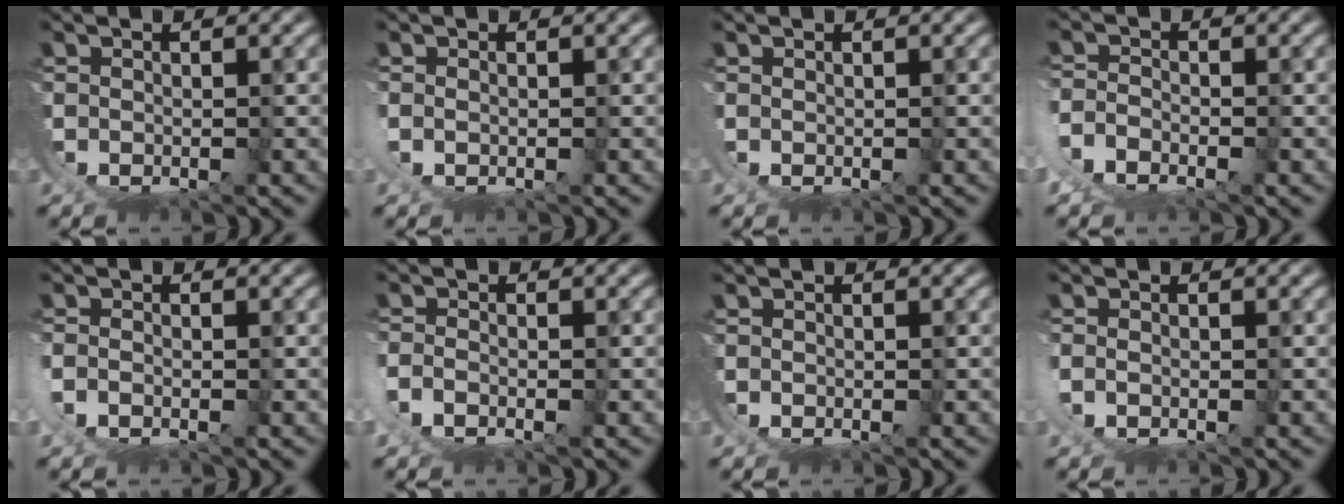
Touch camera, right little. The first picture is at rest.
{"total": 0.9, "force": [0.3, -0.4, 0.8], "torque": [-0.026, -0.008, 0.011]}
{"total": 0.7, "force": [0.6, -0.2, 0.2], "torque": [-0.003, 0.000, 0.013]}
{"total": 1.9, "force": [-1.1, 0.8, 1.4], "torque": [-0.030, -0.002, -0.023]}
{"total": 1.0, "force": [-0.2, -0.2, 0.9], "torque": [-0.027, -0.004, -0.003]}
{"total": 1.4, "force": [-0.6, 0.0, 1.3], "torque": [-0.031, -0.005, -0.010]}
{"total": 0.0}
{"total": 1.0, "force": [0.0, -0.4, 0.9], "torque": [-0.029, -0.007, 0.005]}